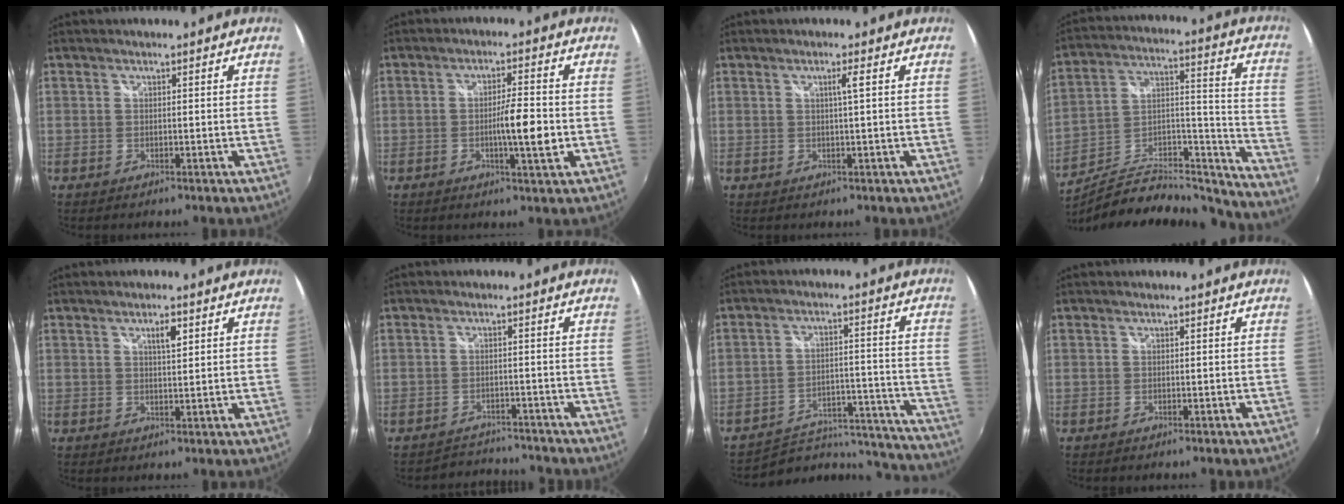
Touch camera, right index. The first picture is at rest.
{"total": 6.4, "force": [-1.3, 0.4, 6.2], "torque": [-0.102, -0.007, -0.020]}
{"total": 1.7, "force": [0.4, -0.6, 1.5], "torque": [-0.029, -0.003, 0.007]}
{"total": 18.9, "force": [-16.2, 4.3, 8.8], "torque": [-0.114, 0.009, -0.260]}
{"total": 2.8, "force": [1.4, 0.8, 2.3], "torque": [-0.036, 0.004, 0.021]}
{"total": 4.9, "force": [-4.8, 1.0, -0.2], "torque": [-0.009, 0.005, -0.076]}
{"total": 21.3, "force": [-20.0, 5.4, 4.9], "torque": [-0.066, 0.038, -0.247]}
{"total": 0.0}